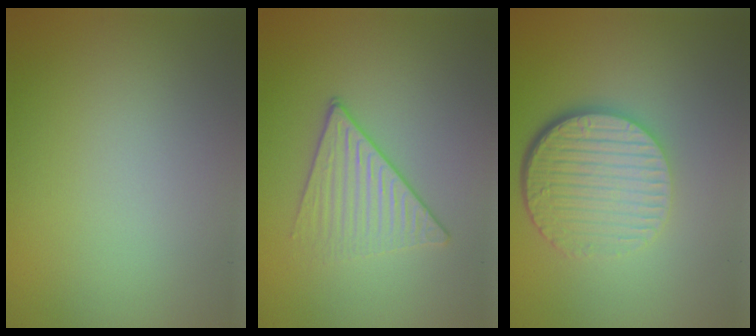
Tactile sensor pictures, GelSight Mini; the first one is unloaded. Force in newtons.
{"total": 3.4, "press": 2.9, "slide": 1.8}
{"total": 6.6, "press": 4.4, "slide": 5.0}